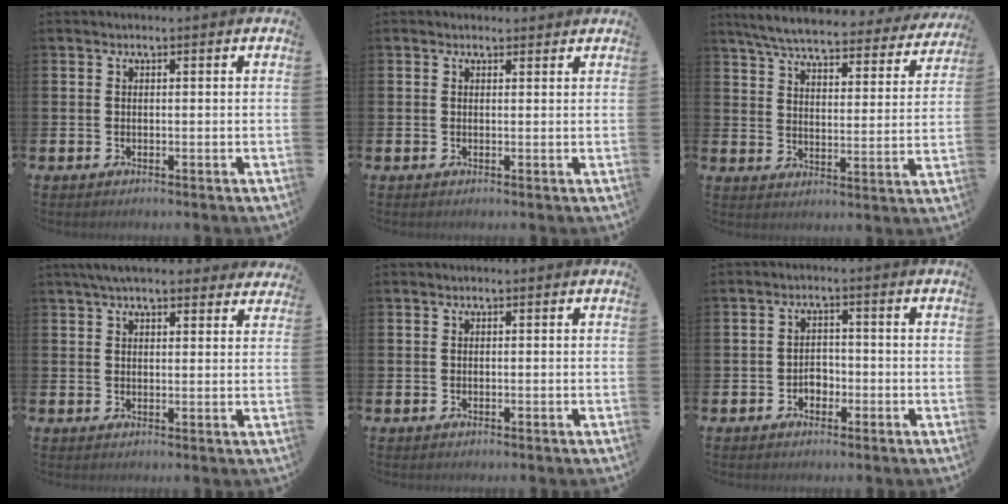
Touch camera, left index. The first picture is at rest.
{"total": 0.8, "force": [0.7, 0.4, 0.1], "torque": [0.008, 0.002, 0.010]}
{"total": 6.5, "force": [6.0, 0.8, 2.3], "torque": [-0.073, -0.037, 0.100]}
{"total": 4.8, "force": [4.3, 1.2, 1.8], "torque": [-0.041, -0.010, 0.079]}
{"total": 0.0}
{"total": 2.3, "force": [-1.1, 1.8, 1.1], "torque": [-0.012, 0.001, -0.027]}